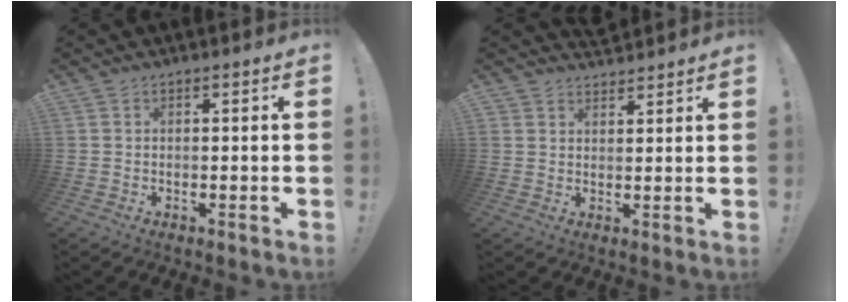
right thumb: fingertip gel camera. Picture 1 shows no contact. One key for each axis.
{"total": 3.1, "fx": 2.7, "fy": 1.4, "fz": -0.4, "tx": 0.013, "ty": -0.021, "tz": 0.051}